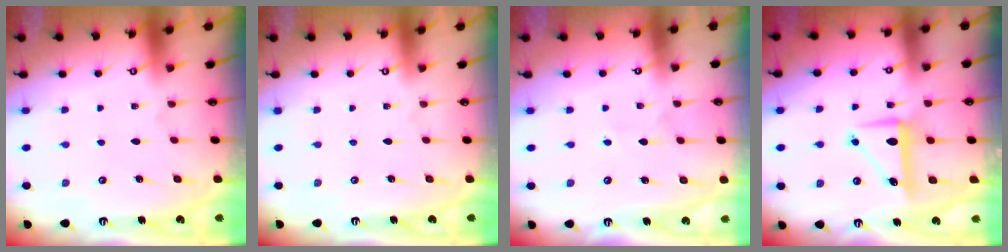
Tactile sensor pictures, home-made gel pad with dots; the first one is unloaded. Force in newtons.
{"total": 0.0}
{"total": 2.1, "press": 2.1, "slide": 0.2}
{"total": 8.4, "press": 8.4, "slide": 0.6}